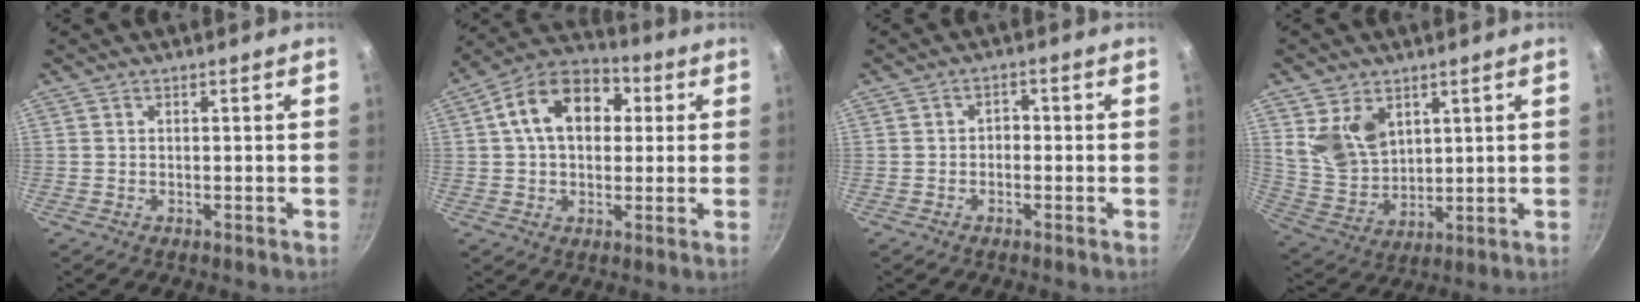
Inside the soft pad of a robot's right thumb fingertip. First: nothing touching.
{"total": 14.7, "force": [3.0, 10.2, 10.1], "torque": [-0.128, 0.025, 0.030]}
{"total": 1.8, "force": [-0.6, 1.4, 1.0], "torque": [-0.009, 0.010, -0.013]}
{"total": 10.1, "force": [4.2, 7.1, 5.9], "torque": [-0.088, -0.030, 0.096]}